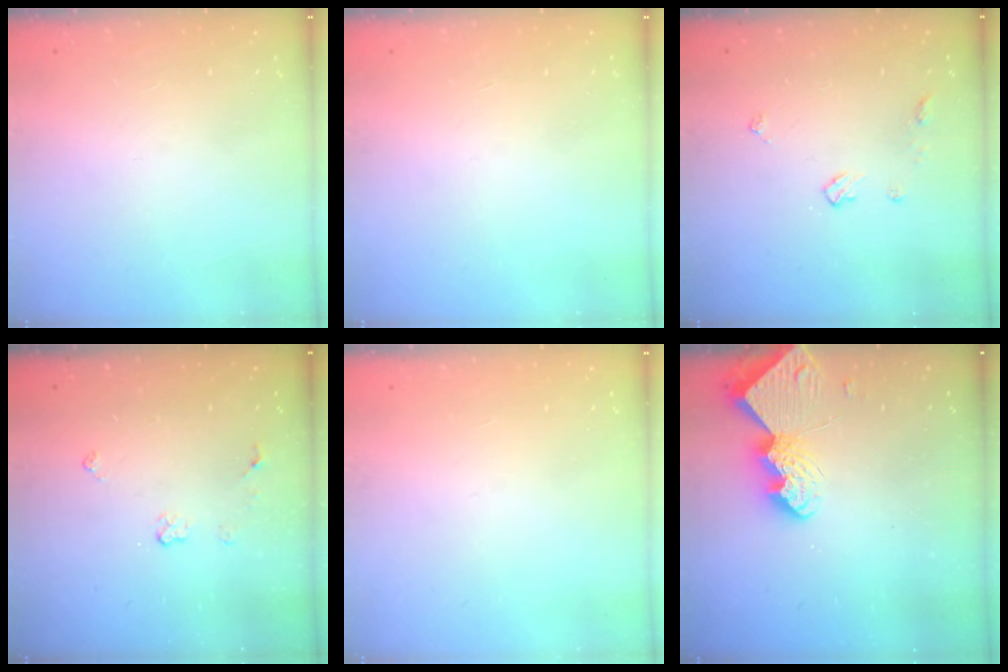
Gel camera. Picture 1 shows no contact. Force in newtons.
{"total": 0.0}
{"total": 5.0, "press": 5.0, "slide": 0.8}
{"total": 4.0, "press": 3.9, "slide": 0.6}
{"total": 0.0}
{"total": 9.7, "press": 9.6, "slide": 1.0}